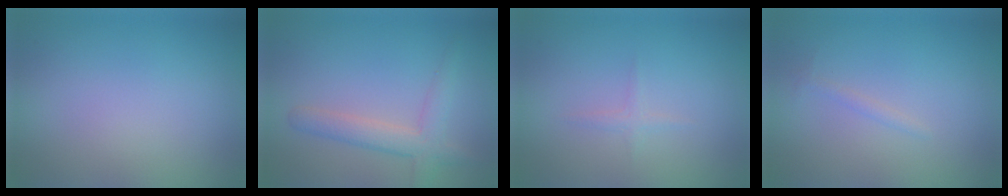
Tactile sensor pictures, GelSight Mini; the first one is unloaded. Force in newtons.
{"total": 3.3, "press": 3.3, "slide": 0.1}
{"total": 0.7, "press": 0.7, "slide": 0.1}
{"total": 0.6, "press": 0.6, "slide": 0.0}